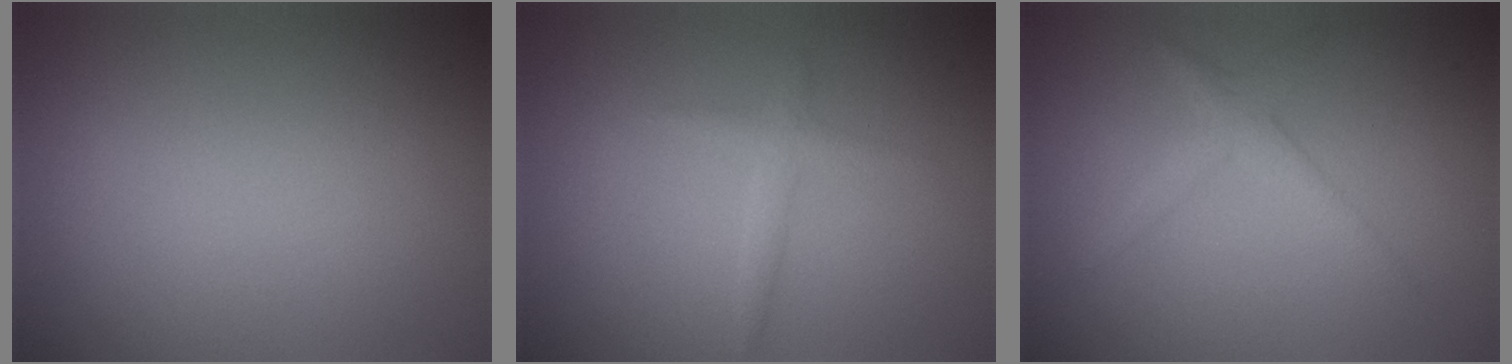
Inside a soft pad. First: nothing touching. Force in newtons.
{"total": 1.3, "press": 1.3, "slide": 0.1}
{"total": 1.9, "press": 1.9, "slide": 0.0}